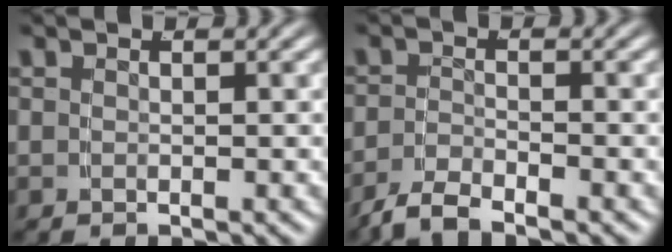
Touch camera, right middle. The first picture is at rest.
{"total": 2.9, "force": [-2.7, 0.2, 1.0], "torque": [-0.017, -0.005, -0.045]}